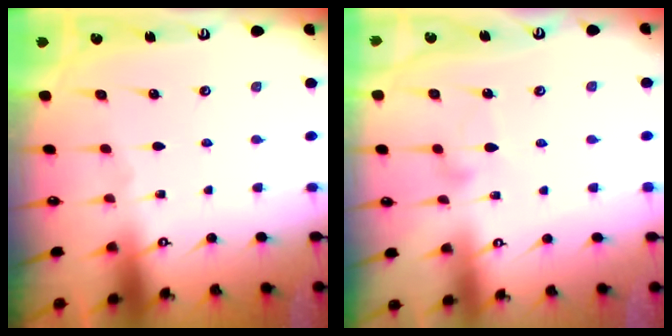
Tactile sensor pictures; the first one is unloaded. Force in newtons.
{"total": 7.6, "press": 7.5, "slide": 0.5}